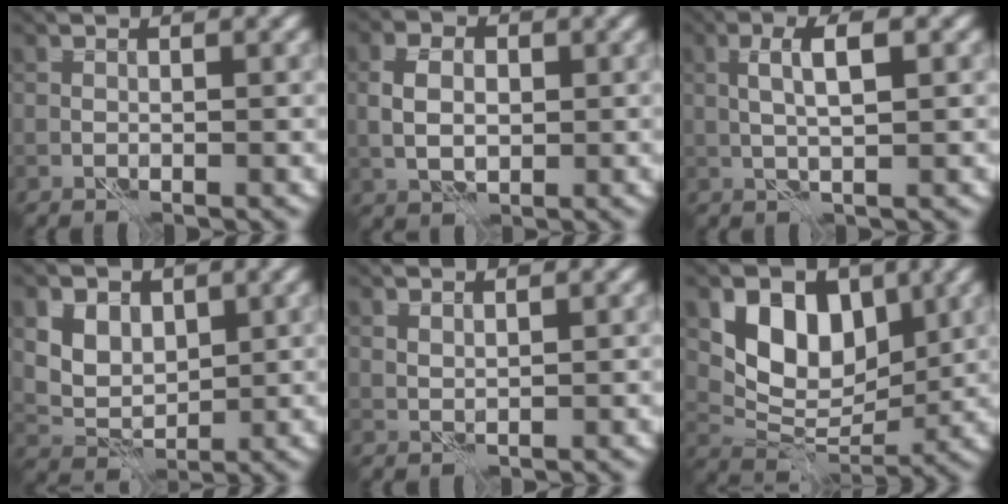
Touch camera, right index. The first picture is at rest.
{"total": 3.7, "force": [0.3, 2.7, 2.5], "torque": [-0.049, 0.005, 0.000]}
{"total": 3.1, "force": [0.7, 0.5, 2.9], "torque": [-0.057, 0.007, 0.011]}
{"total": 4.3, "force": [1.9, 3.2, 2.2], "torque": [-0.055, -0.010, 0.043]}
{"total": 0.9, "force": [0.9, 0.1, 0.2], "torque": [-0.012, 0.000, 0.018]}
{"total": 7.5, "force": [3.1, 5.1, 4.6], "torque": [-0.079, -0.016, 0.051]}